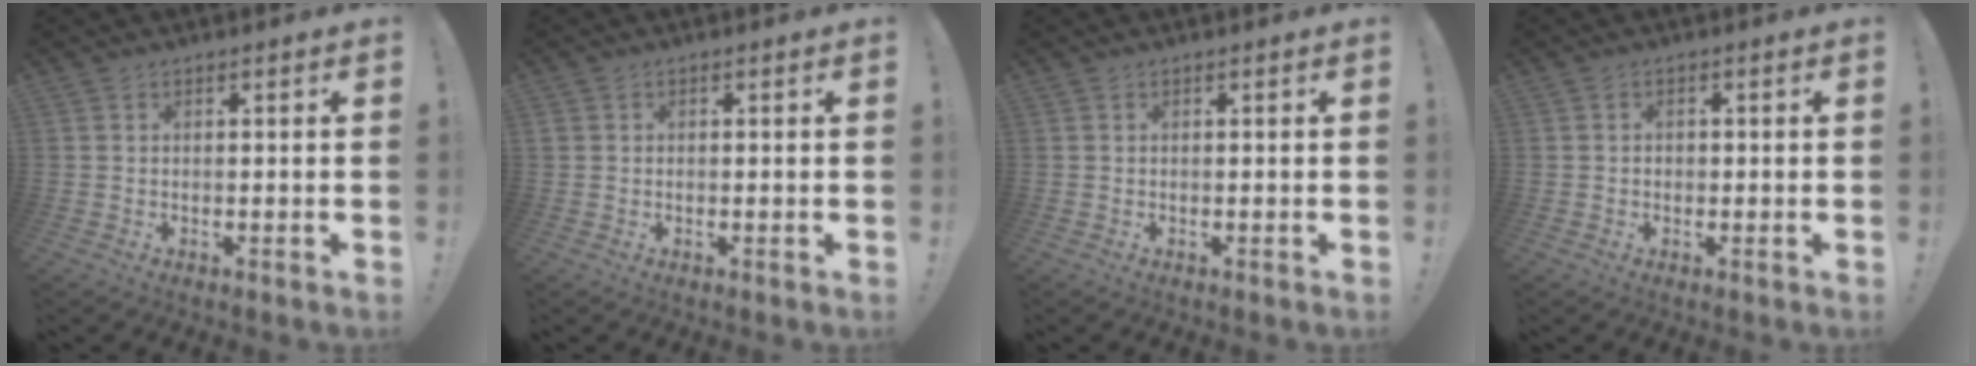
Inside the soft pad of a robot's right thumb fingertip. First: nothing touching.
{"total": 0.9, "force": [-0.1, 0.9, 0.0], "torque": [-0.006, 0.005, 0.001]}
{"total": 0.0}
{"total": 1.1, "force": [-0.6, 0.8, 0.6], "torque": [-0.010, 0.005, -0.011]}